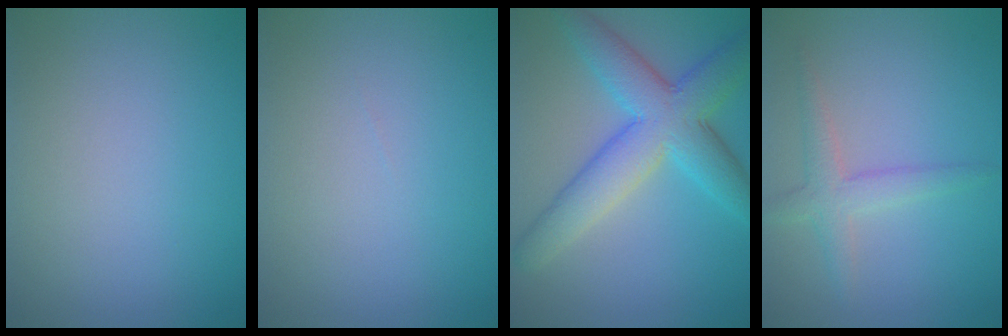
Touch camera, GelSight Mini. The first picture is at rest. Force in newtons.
{"total": 0.0}
{"total": 7.5, "press": 7.5, "slide": 0.2}
{"total": 2.5, "press": 2.5, "slide": 0.2}